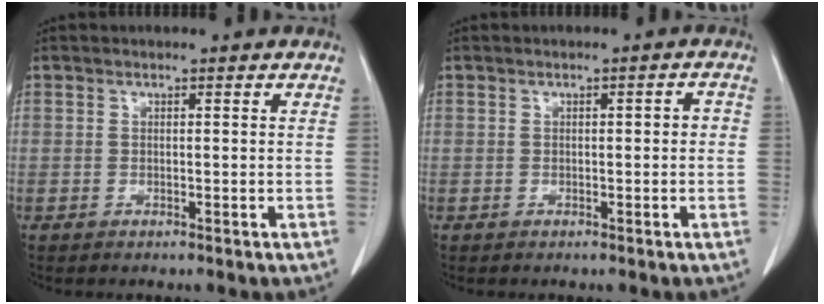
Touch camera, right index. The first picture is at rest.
{"total": 1.4, "force": [-0.2, 0.5, 1.3], "torque": [-0.014, 0.004, -0.002]}